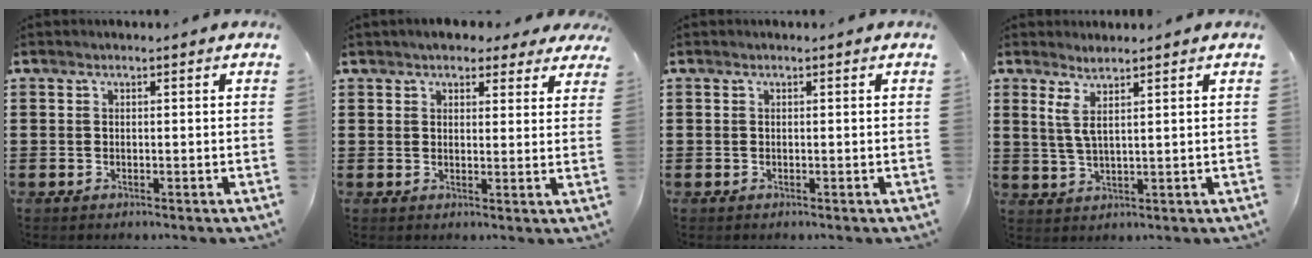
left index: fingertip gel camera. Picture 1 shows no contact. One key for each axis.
{"total": 3.9, "fx": 3.4, "fy": 1.4, "fz": 1.3, "tx": -0.030, "ty": -0.004, "tz": 0.063}
{"total": 0.0}
{"total": 3.3, "fx": 2.0, "fy": 0.2, "fz": 2.6, "tx": -0.065, "ty": -0.004, "tz": 0.033}